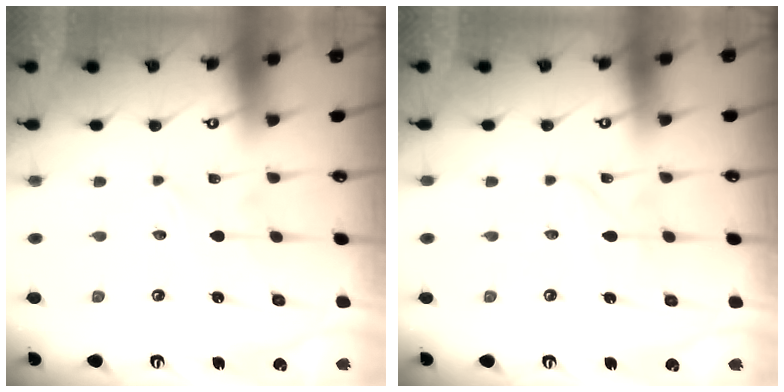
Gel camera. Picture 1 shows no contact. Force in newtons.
{"total": 2.7, "press": 2.7, "slide": 0.1}